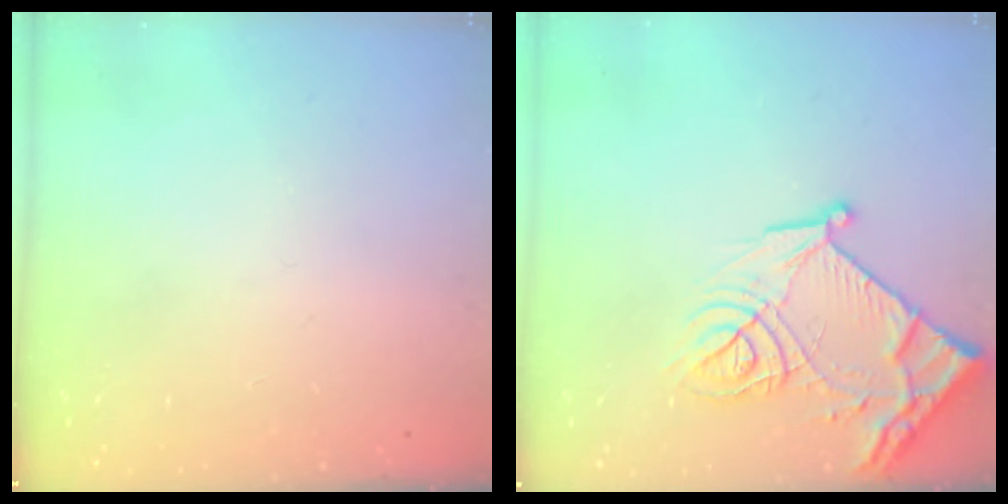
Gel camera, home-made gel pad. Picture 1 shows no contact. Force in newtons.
{"total": 16.3, "press": 16.3, "slide": 1.8}